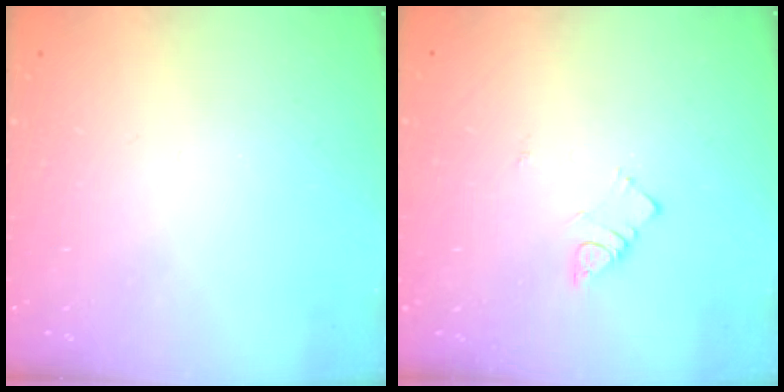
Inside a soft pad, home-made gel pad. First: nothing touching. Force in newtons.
{"total": 3.3, "press": 3.2, "slide": 0.5}